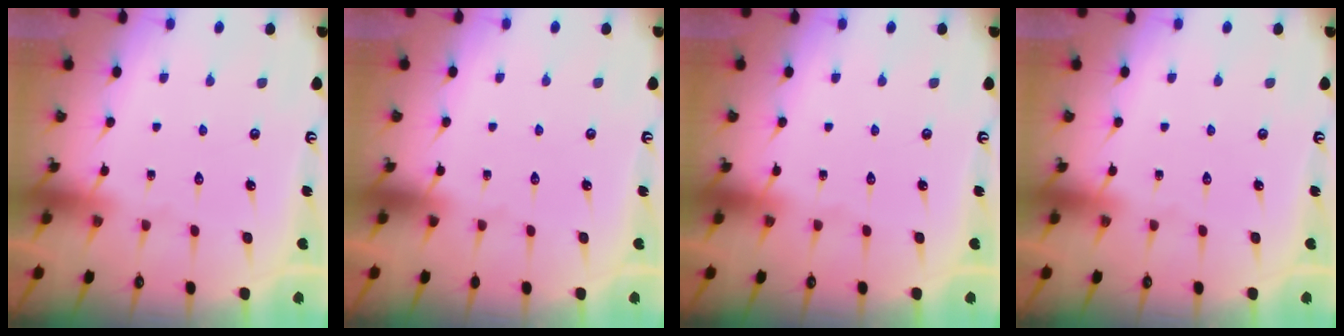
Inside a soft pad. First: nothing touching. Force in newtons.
{"total": 0.0}
{"total": 0.0}
{"total": 0.0}